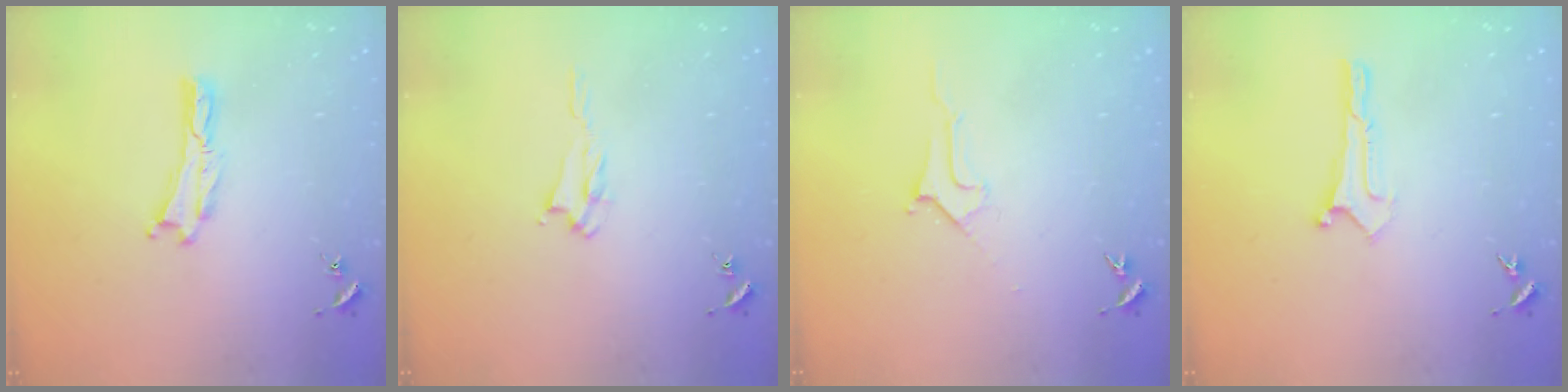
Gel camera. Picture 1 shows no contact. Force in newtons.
{"total": 2.1, "press": 2.0, "slide": 0.3}
{"total": 2.8, "press": 2.8, "slide": 0.4}
{"total": 0.0}